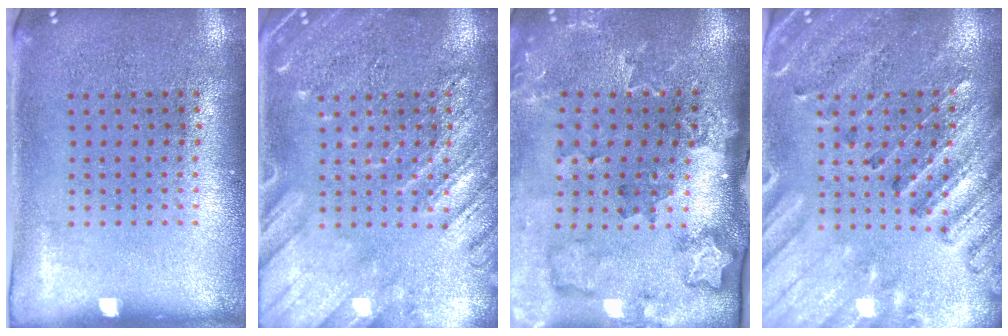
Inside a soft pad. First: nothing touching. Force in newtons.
{"total": 3.7, "press": 3.6, "slide": 0.5}
{"total": 2.1, "press": 2.0, "slide": 0.7}
{"total": 2.7, "press": 2.6, "slide": 0.8}